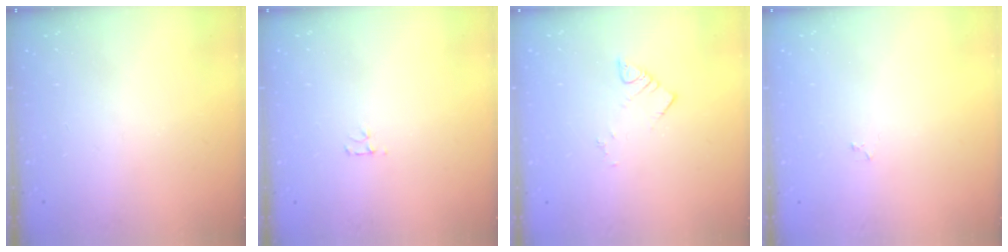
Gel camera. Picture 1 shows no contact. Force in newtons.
{"total": 2.7, "press": 2.7, "slide": 0.3}
{"total": 3.7, "press": 3.7, "slide": 0.5}
{"total": 2.2, "press": 2.1, "slide": 0.3}